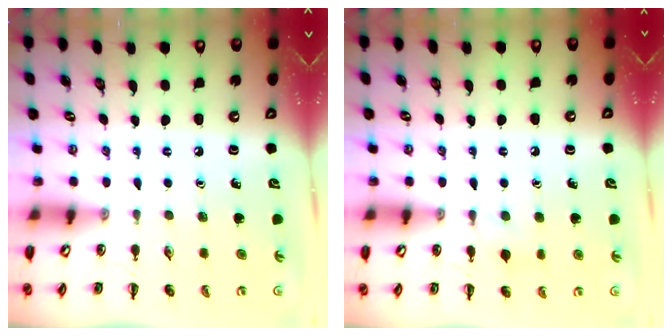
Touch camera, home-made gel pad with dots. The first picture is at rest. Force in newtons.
{"total": 6.0, "press": 5.6, "slide": 2.1}